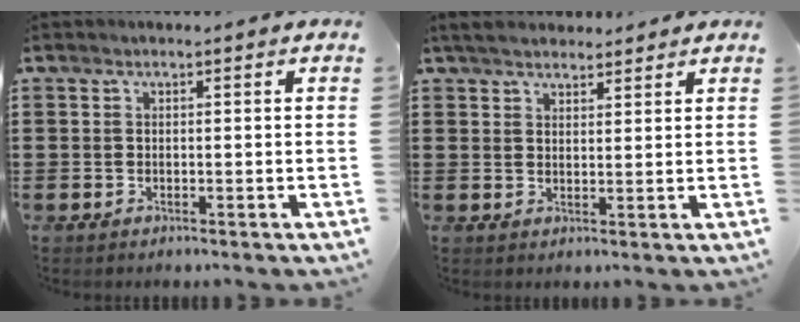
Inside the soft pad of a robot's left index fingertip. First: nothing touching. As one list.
[{"total": 3.3, "force": [3.1, 0.9, 0.9], "torque": [-0.025, 0.000, 0.058]}]